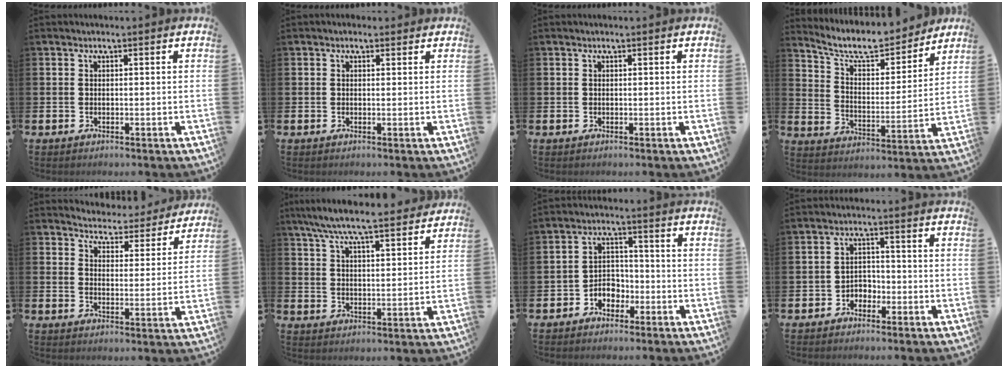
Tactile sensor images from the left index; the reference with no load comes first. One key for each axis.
{"total": 0.8, "fx": 0.6, "fy": 0.5, "fz": 0.3, "tx": 0.002, "ty": 0.005, "tz": 0.008}
{"total": 0.0}
{"total": 8.7, "fx": 7.9, "fy": 2.4, "fz": 2.7, "tx": -0.073, "ty": -0.063, "tz": 0.135}
{"total": 4.5, "fx": 4.3, "fy": 1.0, "fz": 0.0, "tx": -0.005, "ty": -0.044, "tz": 0.069}
{"total": 7.9, "fx": 7.5, "fy": 0.6, "fz": 2.5, "tx": -0.066, "ty": -0.049, "tz": 0.131}
{"total": 3.2, "fx": -2.1, "fy": 2.3, "fz": 0.7, "tx": -0.023, "ty": 0.001, "tz": -0.050}
{"total": 2.5, "fx": -1.9, "fy": 1.5, "fz": 0.2, "tx": -0.011, "ty": 0.004, "tz": -0.045}